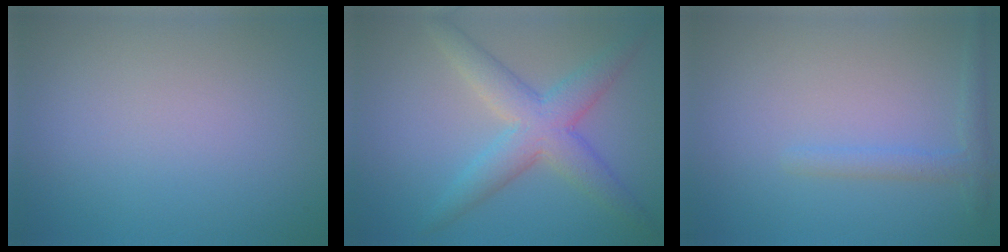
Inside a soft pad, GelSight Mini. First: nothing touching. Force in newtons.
{"total": 5.1, "press": 5.1, "slide": 0.2}
{"total": 1.7, "press": 1.7, "slide": 0.1}